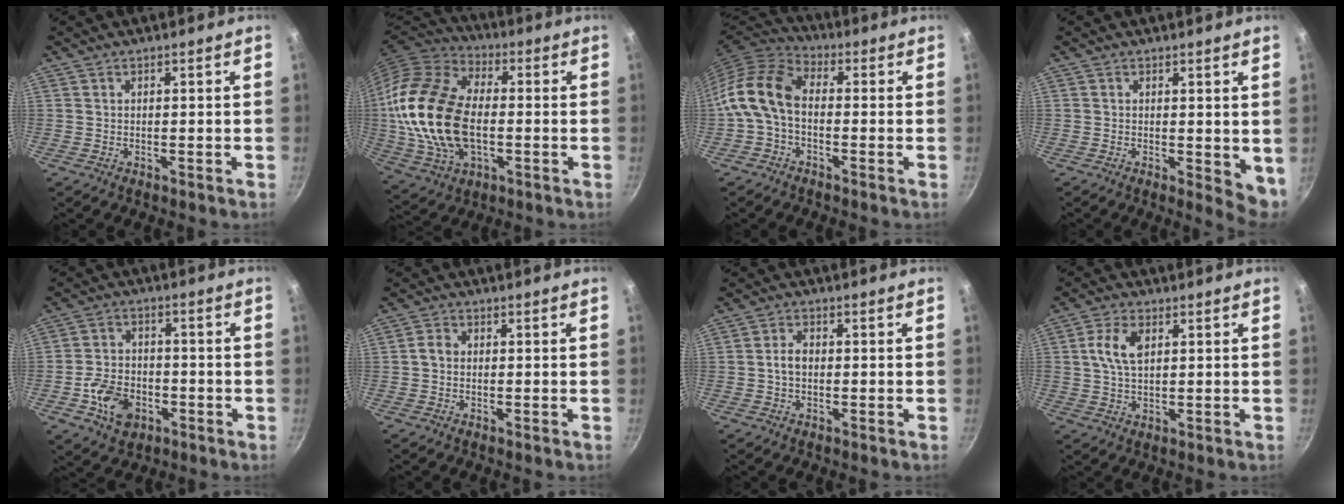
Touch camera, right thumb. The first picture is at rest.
{"total": 22.2, "force": [-0.9, 13.9, 17.2], "torque": [-0.328, 0.019, -0.019]}
{"total": 11.7, "force": [-1.5, 7.5, 8.9], "torque": [-0.175, 0.040, -0.050]}
{"total": 5.0, "force": [0.5, 2.4, 4.4], "torque": [-0.053, -0.009, 0.009]}
{"total": 9.5, "force": [-3.6, 6.8, 5.6], "torque": [-0.086, 0.027, -0.065]}
{"total": 2.2, "force": [-0.2, 1.8, 1.2], "torque": [-0.022, 0.011, -0.008]}
{"total": 3.0, "force": [-0.3, 2.0, 2.2], "torque": [-0.035, 0.012, -0.007]}
{"total": 6.4, "force": [1.6, 3.7, 4.9], "torque": [-0.087, 0.004, 0.028]}